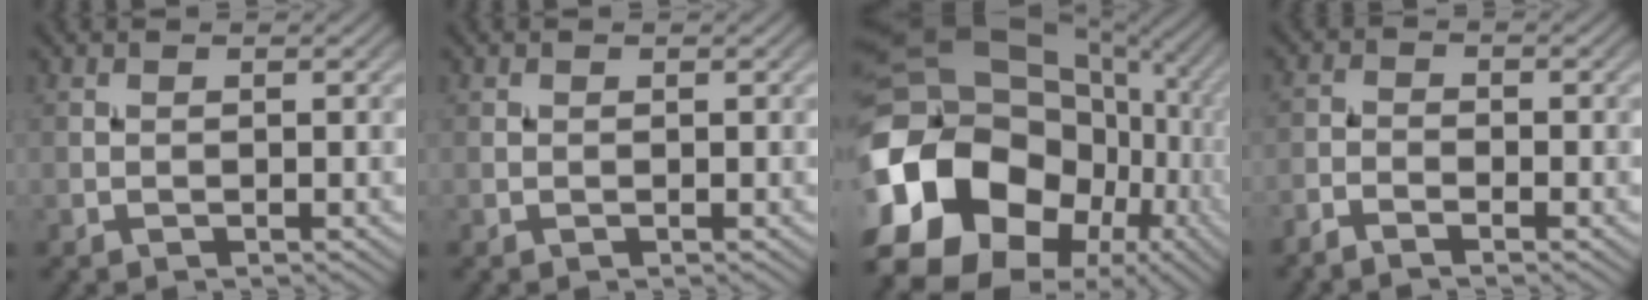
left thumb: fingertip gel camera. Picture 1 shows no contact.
{"total": 0.0}
{"total": 21.7, "force": [-5.4, 17.0, 12.4], "torque": [-0.310, -0.017, -0.081]}
{"total": 2.5, "force": [-2.1, 0.6, 1.1], "torque": [-0.024, -0.004, -0.049]}